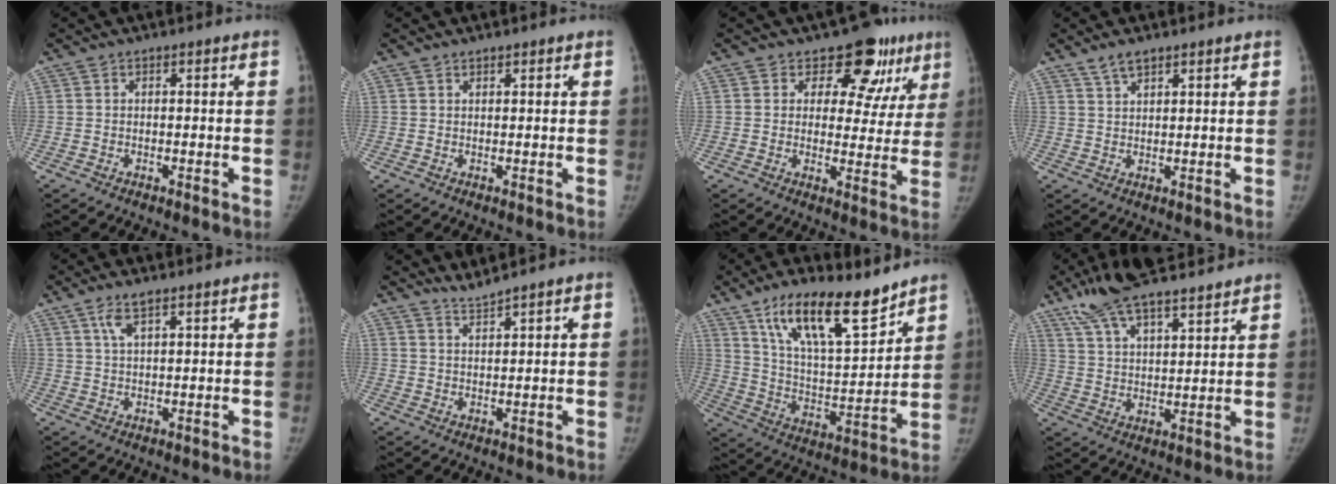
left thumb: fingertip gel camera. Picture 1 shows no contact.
{"total": 0.9, "force": [0.8, 0.3, 0.2], "torque": [0.000, -0.006, 0.013]}
{"total": 11.8, "force": [7.5, 7.7, 4.8], "torque": [0.001, -0.030, 0.084]}
{"total": 3.3, "force": [2.6, 1.2, 1.6], "torque": [-0.028, -0.009, 0.051]}
{"total": 4.2, "force": [2.7, 1.2, 3.0], "torque": [-0.062, -0.006, 0.057]}
{"total": 2.6, "force": [2.5, -0.7, 0.2], "torque": [-0.005, -0.018, 0.058]}
{"total": 18.9, "force": [13.1, 6.2, 12.1], "torque": [-0.171, -0.073, 0.234]}
{"total": 16.3, "force": [12.4, 4.4, 9.5], "torque": [-0.152, -0.036, 0.222]}